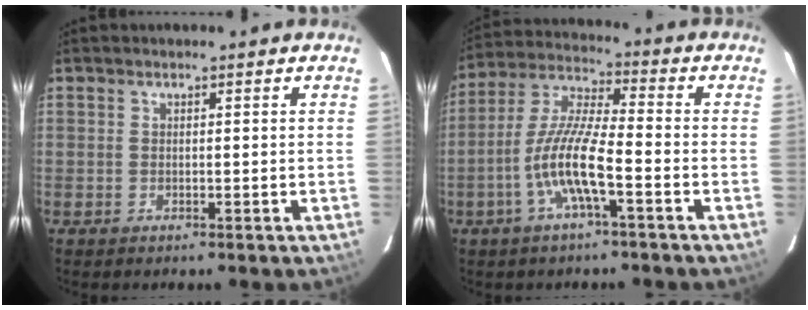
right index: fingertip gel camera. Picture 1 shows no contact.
{"total": 10.8, "force": [-4.2, 1.3, 9.8], "torque": [-0.209, 0.002, -0.084]}